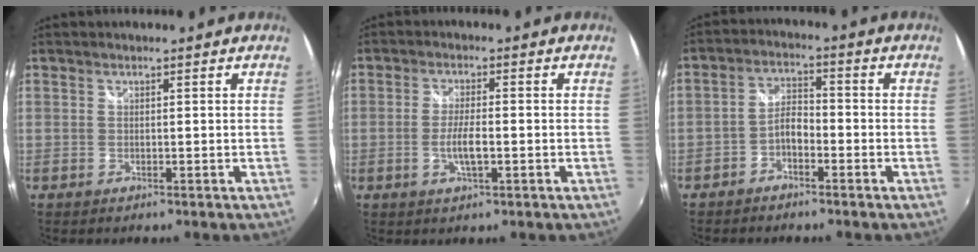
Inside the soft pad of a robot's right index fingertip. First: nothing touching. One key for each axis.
{"total": 4.2, "fx": -1.3, "fy": 0.9, "fz": 3.9, "tx": -0.079, "ty": -0.004, "tz": -0.023}
{"total": 4.2, "fx": -2.7, "fy": 1.9, "fz": 2.5, "tx": -0.056, "ty": 0.015, "tz": -0.050}